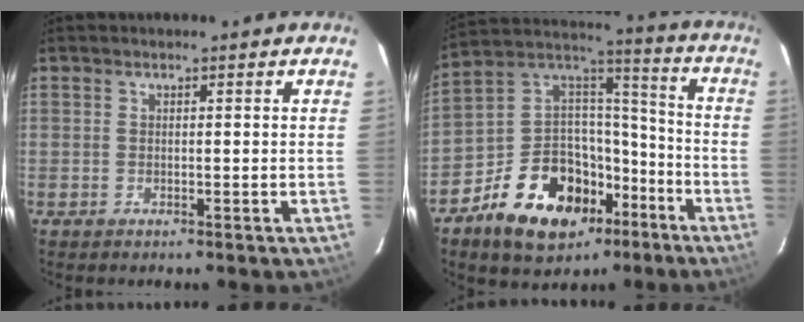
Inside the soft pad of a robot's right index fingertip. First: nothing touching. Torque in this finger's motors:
{"motor_torque": [1.23, -0.91, 0.60, 0.05]}